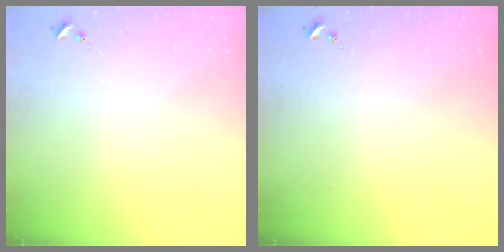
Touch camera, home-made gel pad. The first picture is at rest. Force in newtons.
{"total": 0.0}